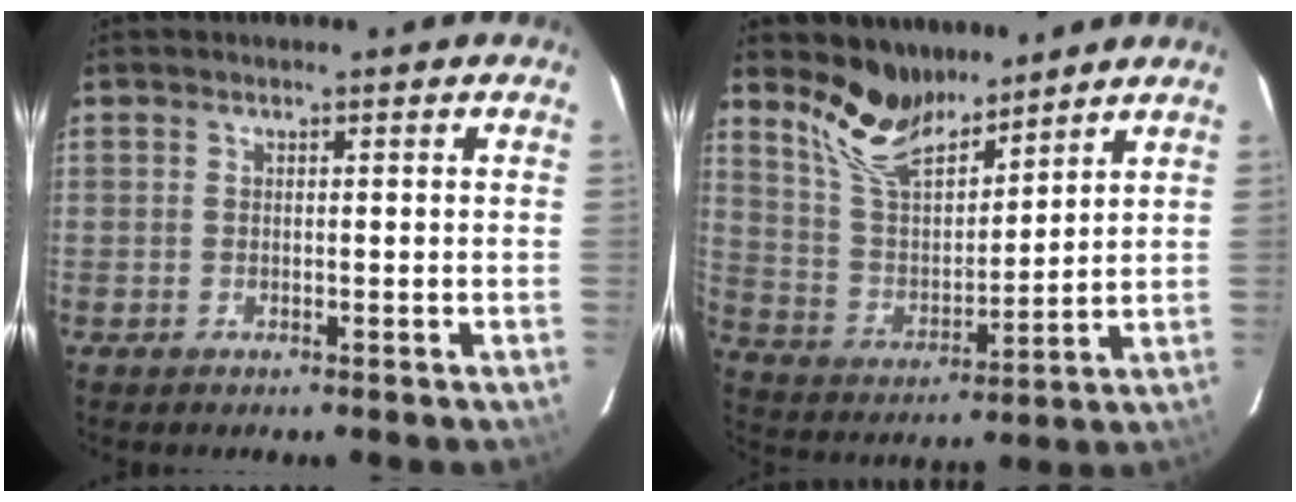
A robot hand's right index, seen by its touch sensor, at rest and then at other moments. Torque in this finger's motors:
{"motor_torque": [0.00, 0.68, 0.33, 0.08]}